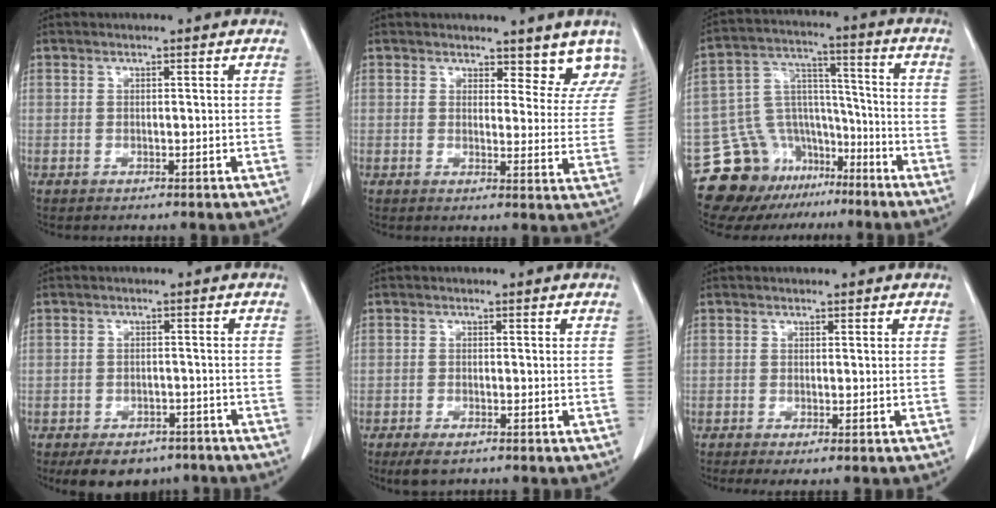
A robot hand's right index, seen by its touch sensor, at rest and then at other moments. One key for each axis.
{"total": 7.4, "fx": 6.6, "fy": 3.0, "fz": 1.7, "tx": 0.015, "ty": -0.019, "tz": 0.057}
{"total": 14.8, "fx": -10.6, "fy": 9.8, "fz": 3.5, "tx": -0.060, "ty": 0.081, "tz": -0.170}
{"total": 8.7, "fx": -6.6, "fy": 5.0, "fz": 2.8, "tx": -0.032, "ty": 0.005, "tz": -0.086}
{"total": 3.4, "fx": -2.4, "fy": 1.2, "fz": 2.0, "tx": -0.038, "ty": -0.006, "tz": -0.035}
{"total": 2.0, "fx": -1.5, "fy": 0.3, "fz": 1.4, "tx": -0.018, "ty": -0.004, "tz": -0.022}